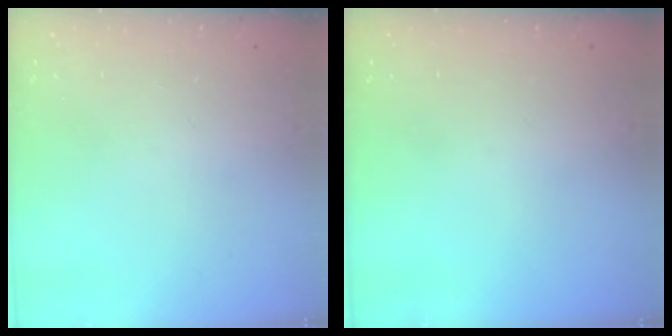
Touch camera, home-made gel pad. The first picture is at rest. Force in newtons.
{"total": 0.0}